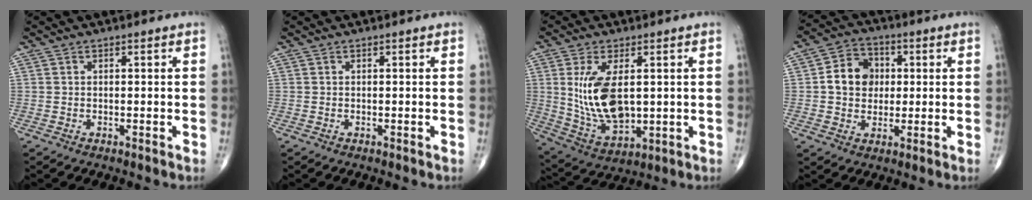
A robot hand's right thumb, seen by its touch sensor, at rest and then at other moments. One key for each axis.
{"total": 0.0}
{"total": 13.6, "fx": 1.8, "fy": 7.2, "fz": 11.4, "tx": -0.211, "ty": -0.018, "tz": 0.051}
{"total": 9.1, "fx": 0.9, "fy": 7.6, "fz": 4.9, "tx": -0.054, "ty": 0.011, "tz": 0.007}